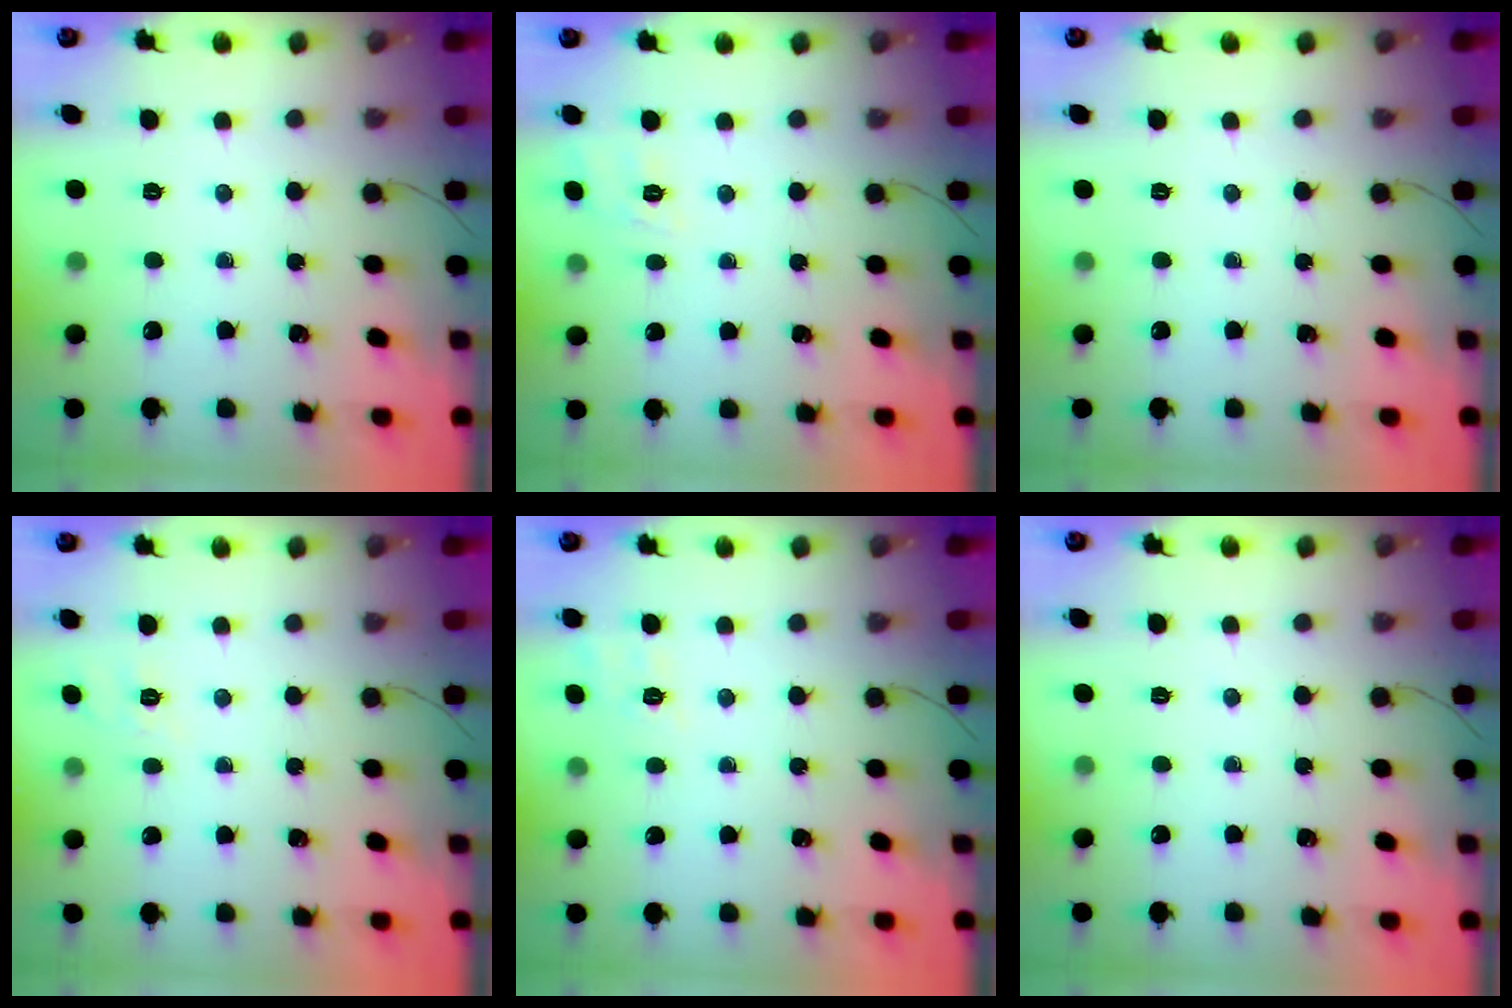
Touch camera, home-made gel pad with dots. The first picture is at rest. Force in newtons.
{"total": 3.6, "press": 3.2, "slide": 1.7}
{"total": 0.0}
{"total": 6.8, "press": 6.6, "slide": 1.8}
{"total": 2.8, "press": 2.1, "slide": 1.9}
{"total": 0.0}